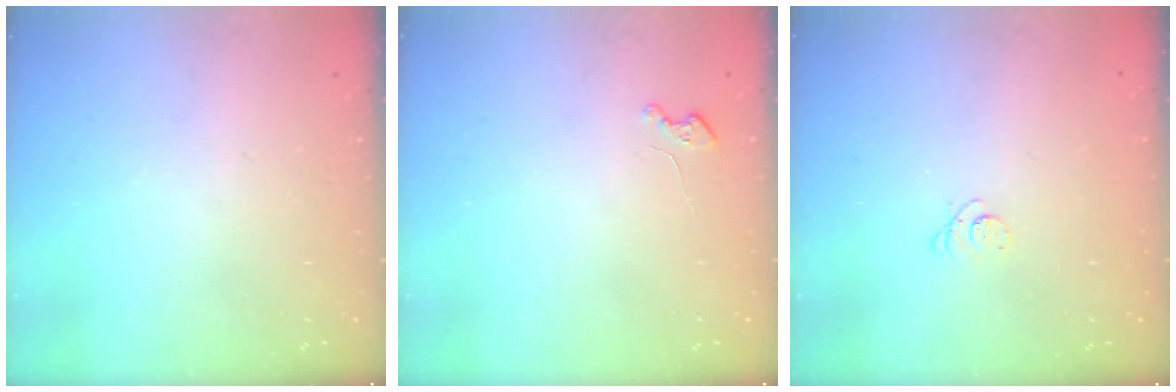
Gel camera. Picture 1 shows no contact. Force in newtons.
{"total": 2.2, "press": 2.2, "slide": 0.3}
{"total": 2.4, "press": 2.3, "slide": 0.3}